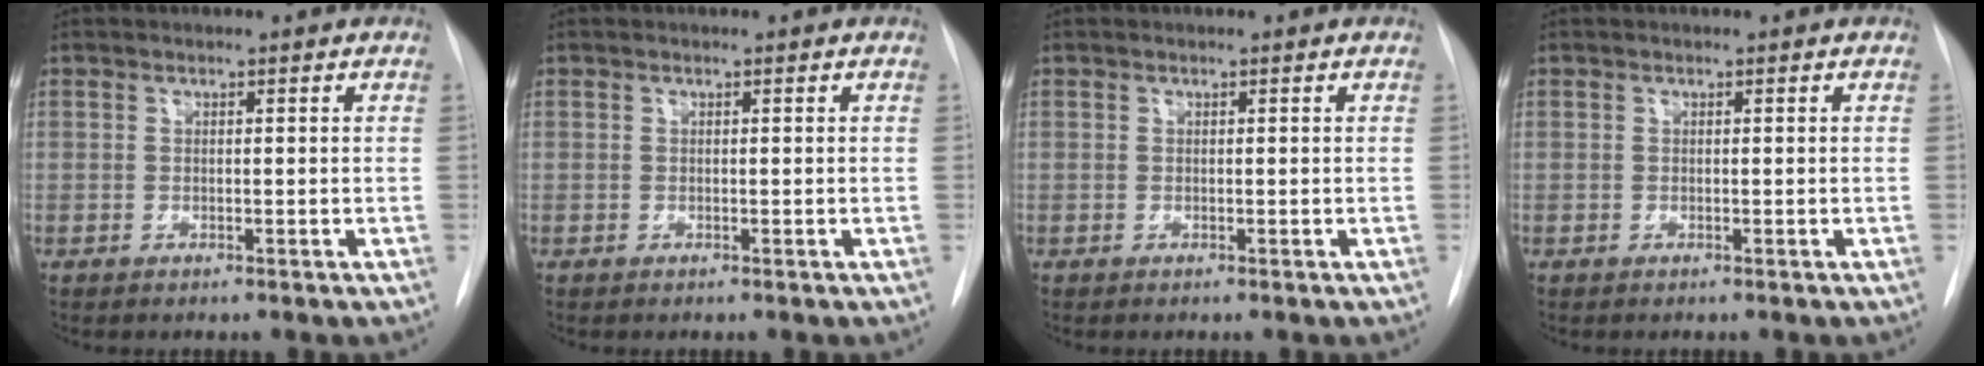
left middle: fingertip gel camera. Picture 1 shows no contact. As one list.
[{"total": 0.0}, {"total": 0.0}, {"total": 0.0}]